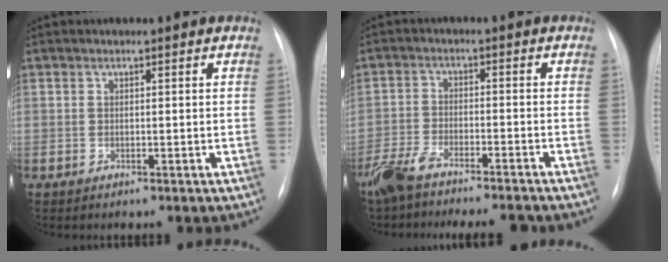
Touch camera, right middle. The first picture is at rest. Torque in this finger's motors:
{"motor_torque": [0.37, -0.50, 0.26, 0.09]}